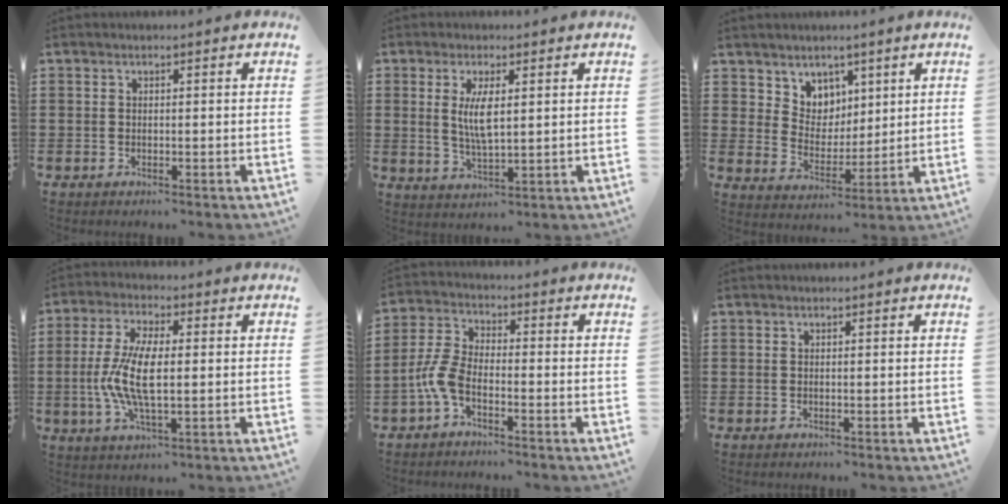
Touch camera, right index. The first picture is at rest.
{"total": 5.0, "force": [1.2, 1.7, 4.6], "torque": [-0.085, 0.001, 0.018]}
{"total": 5.8, "force": [4.0, 4.2, -0.4], "torque": [-0.025, -0.009, 0.076]}
{"total": 9.1, "force": [-0.4, 3.2, 8.5], "torque": [-0.192, -0.009, -0.016]}
{"total": 5.1, "force": [-2.8, 2.0, 3.8], "torque": [-0.110, -0.007, -0.060]}
{"total": 0.0}